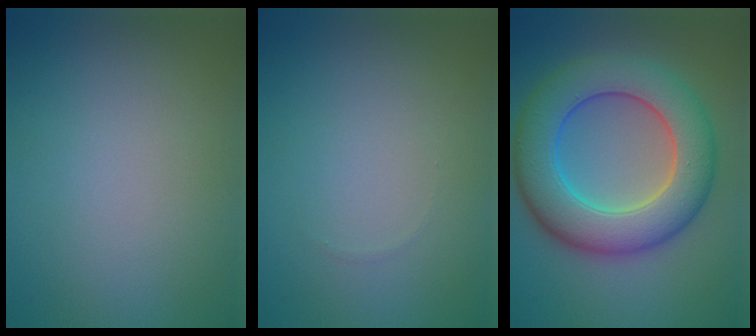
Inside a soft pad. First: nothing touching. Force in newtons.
{"total": 0.0}
{"total": 9.9, "press": 9.9, "slide": 0.5}